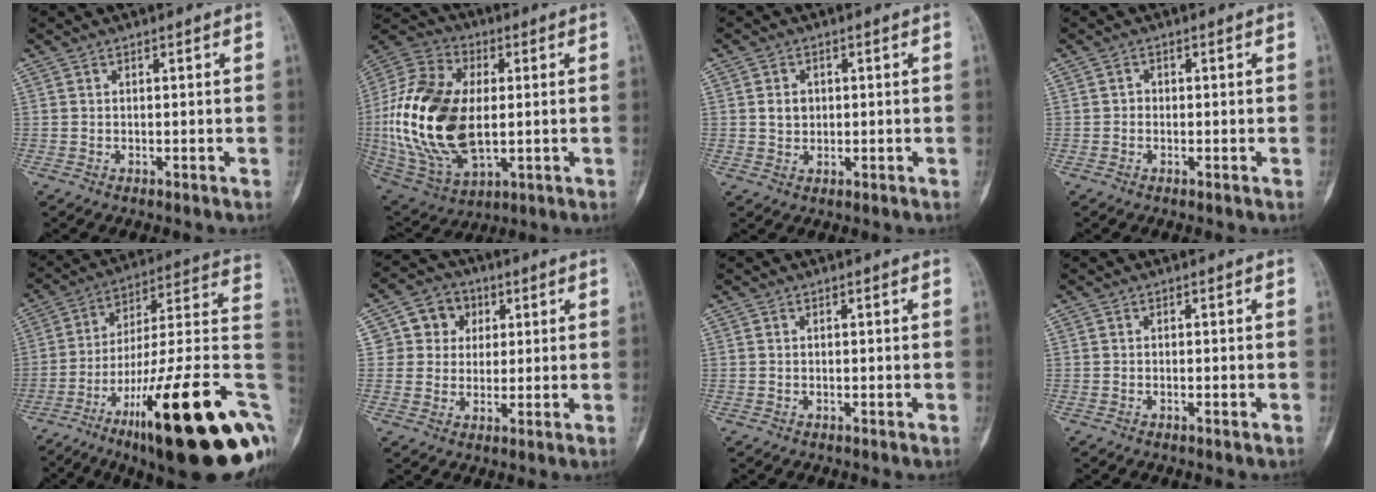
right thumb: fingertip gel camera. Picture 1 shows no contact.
{"total": 25.0, "force": [-0.1, 14.8, 20.2], "torque": [-0.410, -0.007, 0.008]}
{"total": 3.2, "force": [0.3, 2.7, 1.6], "torque": [-0.005, 0.001, 0.008]}
{"total": 0.9, "force": [-0.2, 0.9, 0.2], "torque": [0.008, 0.005, -0.007]}
{"total": 33.9, "force": [-11.9, 8.2, 30.7], "torque": [-0.359, 0.060, -0.180]}
{"total": 7.8, "force": [2.1, 7.3, 2.0], "torque": [0.015, 0.003, 0.030]}
{"total": 0.0}
{"total": 0.5, "force": [-0.3, 0.2, 0.3], "torque": [-0.006, 0.006, -0.003]}